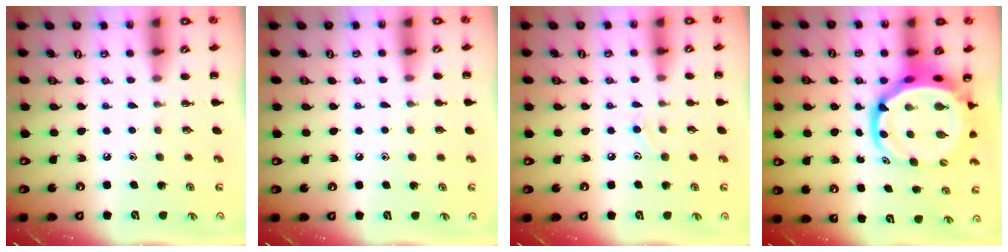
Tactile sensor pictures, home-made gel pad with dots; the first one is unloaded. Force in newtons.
{"total": 2.6, "press": 2.4, "slide": 1.0}
{"total": 7.7, "press": 7.2, "slide": 2.7}
{"total": 10.1, "press": 9.7, "slide": 2.8}